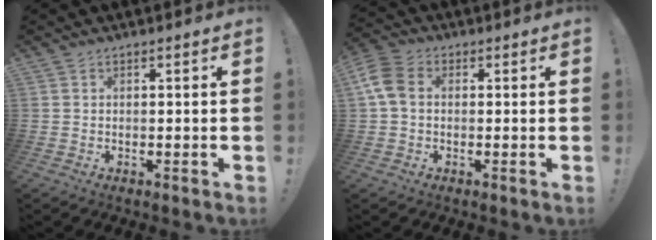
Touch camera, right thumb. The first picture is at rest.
{"total": 8.3, "force": [1.2, 5.9, 5.7], "torque": [-0.123, 0.010, 0.030]}